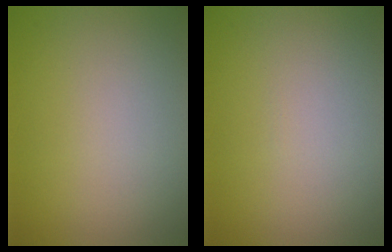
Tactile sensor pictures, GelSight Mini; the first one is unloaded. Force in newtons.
{"total": 0.0}